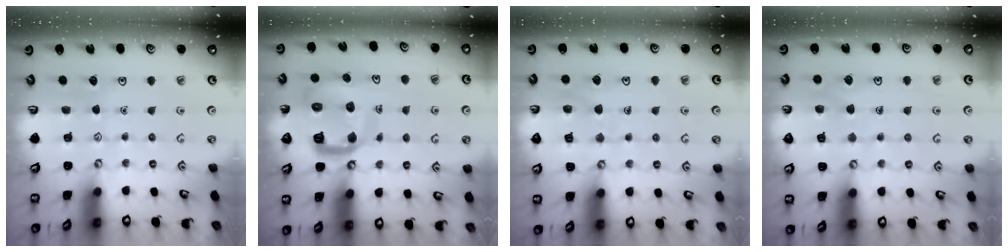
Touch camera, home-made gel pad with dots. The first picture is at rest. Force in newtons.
{"total": 12.4, "press": 12.3, "slide": 1.5}
{"total": 7.6, "press": 7.5, "slide": 0.7}
{"total": 6.4, "press": 6.4, "slide": 0.3}